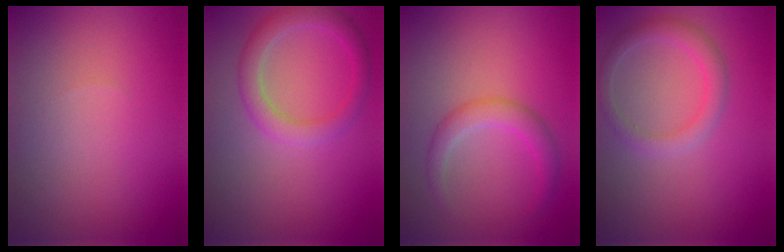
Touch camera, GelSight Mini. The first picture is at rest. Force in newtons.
{"total": 3.0, "press": 3.0, "slide": 0.1}
{"total": 2.3, "press": 2.3, "slide": 0.0}
{"total": 2.4, "press": 2.4, "slide": 0.2}